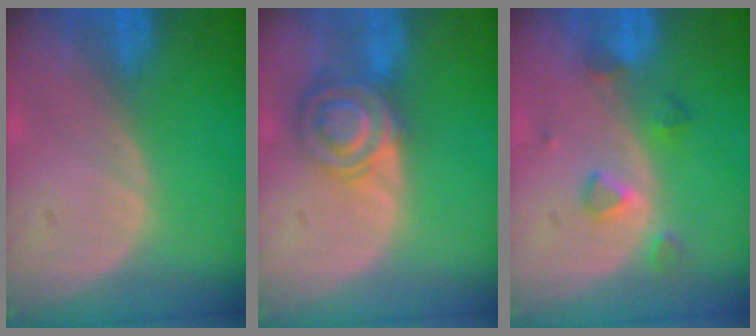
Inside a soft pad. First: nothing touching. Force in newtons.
{"total": 7.3, "press": 6.1, "slide": 4.0}
{"total": 3.5, "press": 3.4, "slide": 0.8}